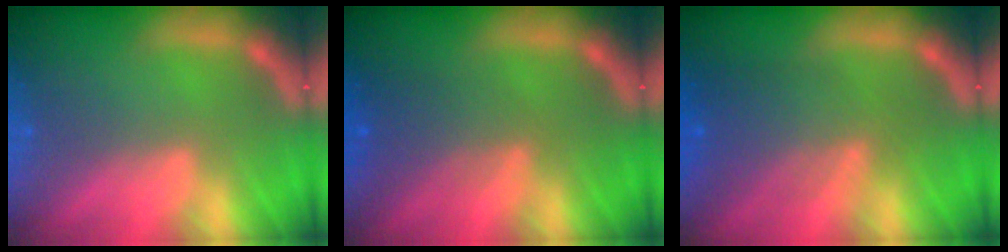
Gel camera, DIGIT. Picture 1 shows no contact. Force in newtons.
{"total": 3.6}
{"total": 6.0}